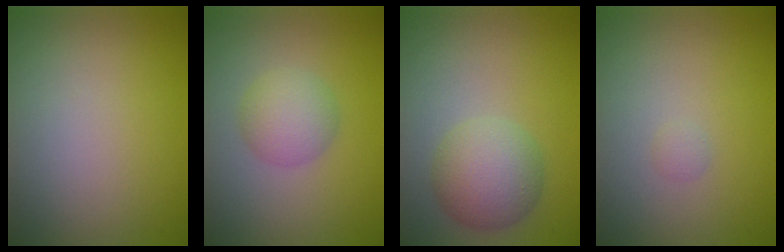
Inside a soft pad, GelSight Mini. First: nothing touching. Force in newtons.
{"total": 2.9, "press": 2.9, "slide": 0.1}
{"total": 4.5, "press": 4.5, "slide": 0.4}
{"total": 0.5, "press": 0.5, "slide": 0.1}